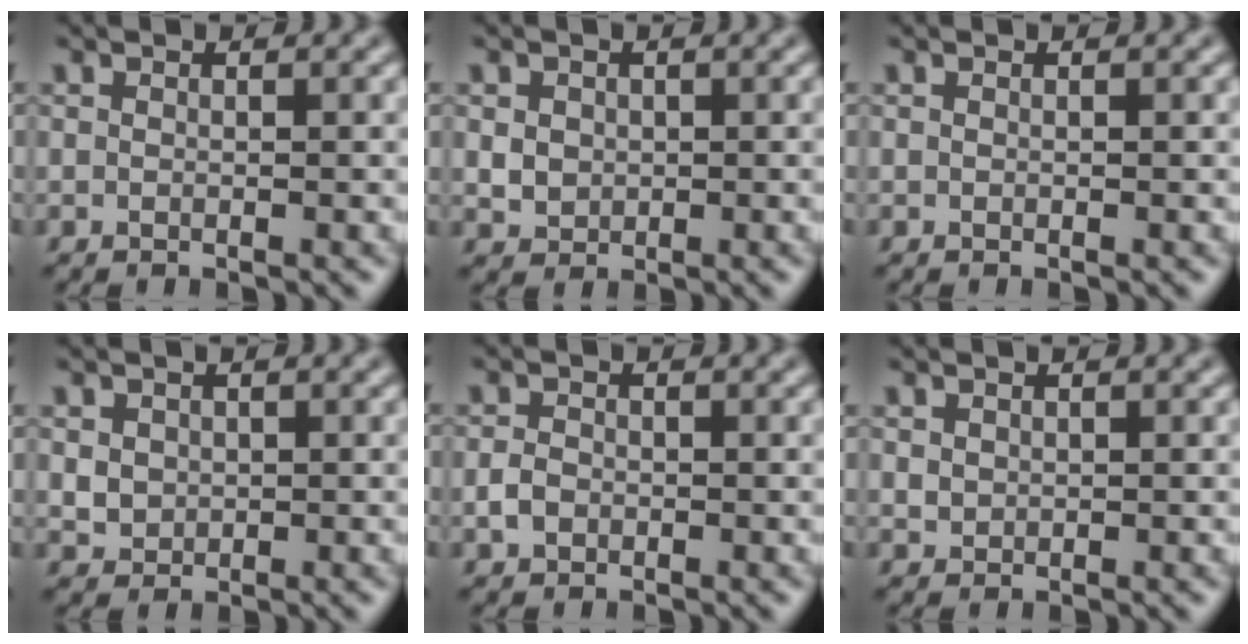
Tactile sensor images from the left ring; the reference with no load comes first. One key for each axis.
{"total": 1.8, "fx": 0.2, "fy": 1.6, "fz": 0.7, "tx": -0.014, "ty": -0.006, "tz": 0.008}
{"total": 0.0}
{"total": 1.8, "fx": 0.4, "fy": 1.6, "fz": 0.7, "tx": -0.014, "ty": -0.004, "tz": 0.012}
{"total": 1.5, "fx": -0.5, "fy": 1.2, "fz": 0.7, "tx": -0.012, "ty": 0.001, "tz": -0.014}
{"total": 0.8, "fx": 0.4, "fy": 0.7, "fz": 0.2, "tx": -0.002, "ty": -0.004, "tz": 0.011}